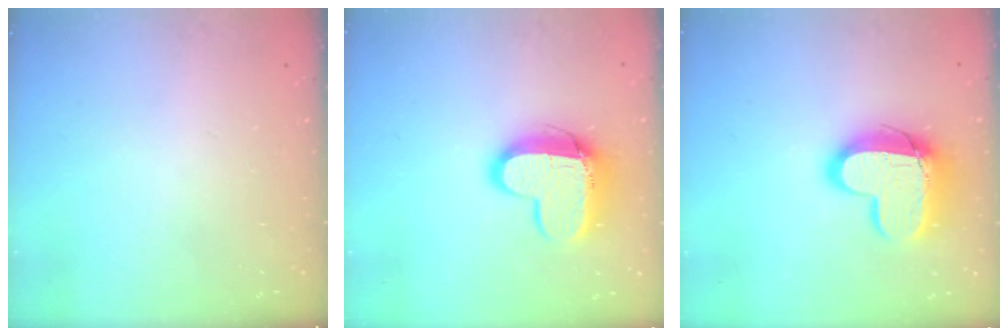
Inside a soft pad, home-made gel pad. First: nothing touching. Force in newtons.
{"total": 12.9, "press": 12.9, "slide": 1.1}
{"total": 15.2, "press": 15.2, "slide": 1.3}